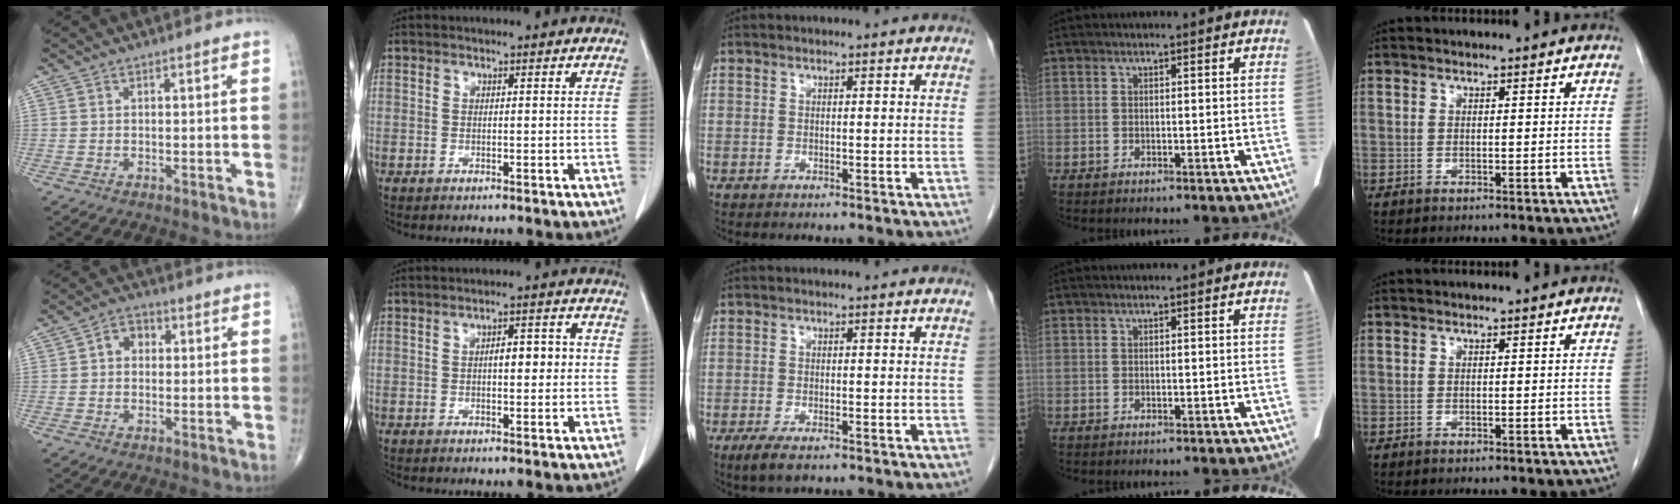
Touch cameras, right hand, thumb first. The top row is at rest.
{"thumb": {"total": 4.0, "force": [0.5, 3.2, 2.3], "torque": [-0.017, 0.015, -0.001]}, "index": {"total": 4.6, "force": [0.3, 1.9, 4.2], "torque": [-0.069, 0.015, 0.007]}, "middle": {"total": 3.0, "force": [-1.8, 0.9, 2.1], "torque": [-0.045, -0.006, -0.031]}}